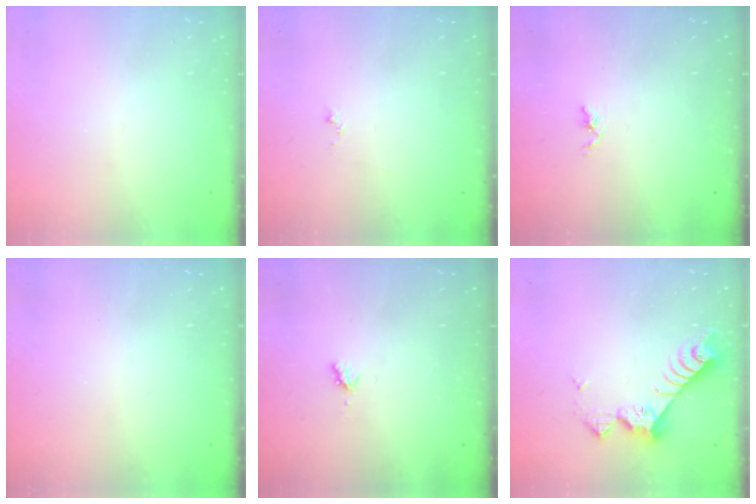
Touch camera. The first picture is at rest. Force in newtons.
{"total": 3.8, "press": 3.8, "slide": 0.4}
{"total": 1.8, "press": 1.7, "slide": 0.3}
{"total": 0.0}
{"total": 4.4, "press": 4.4, "slide": 0.3}
{"total": 8.6, "press": 8.5, "slide": 0.8}